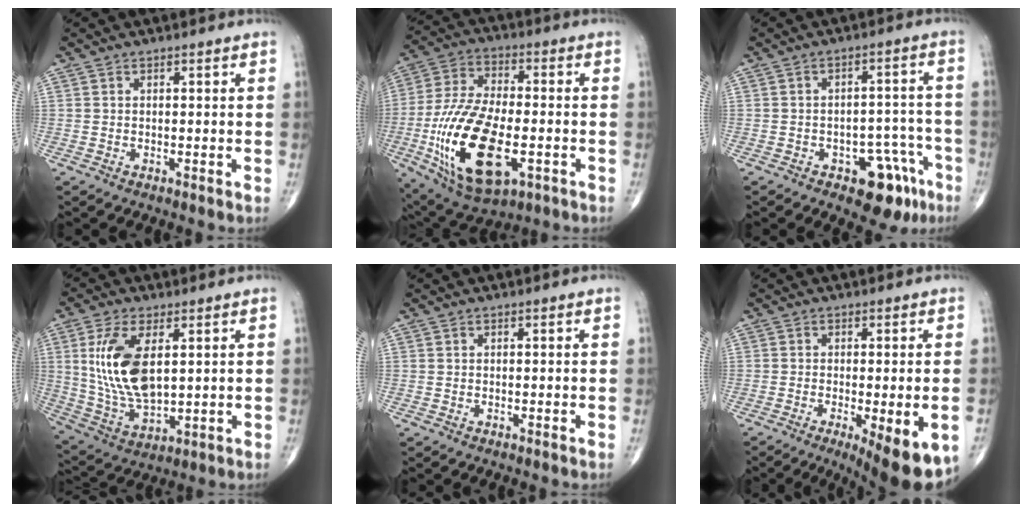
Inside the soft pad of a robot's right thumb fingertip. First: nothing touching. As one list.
[{"total": 22.2, "force": [-5.8, 10.7, 18.6], "torque": [-0.371, 0.007, -0.089]}, {"total": 10.2, "force": [-5.6, 5.3, 6.6], "torque": [-0.044, 0.044, -0.069]}, {"total": 14.6, "force": [3.3, 7.2, 12.3], "torque": [-0.245, -0.019, 0.076]}, {"total": 0.0}, {"total": 12.3, "force": [-5.5, 3.5, 10.4], "torque": [-0.122, -0.010, -0.073]}]